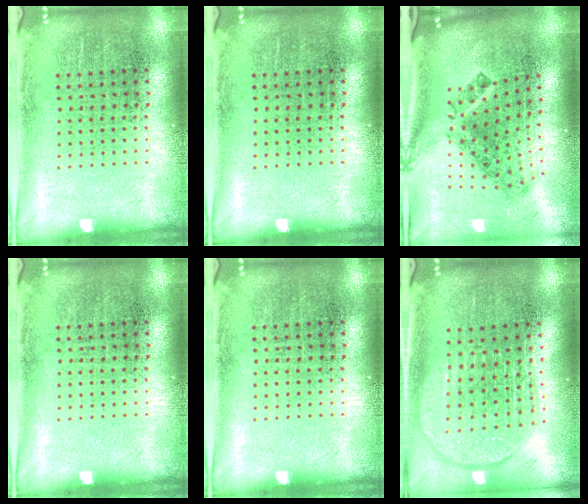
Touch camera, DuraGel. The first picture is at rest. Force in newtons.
{"total": 0.0}
{"total": 2.0, "press": 1.4, "slide": 1.4}
{"total": 0.0}
{"total": 0.0}
{"total": 1.8, "press": 1.6, "slide": 1.0}